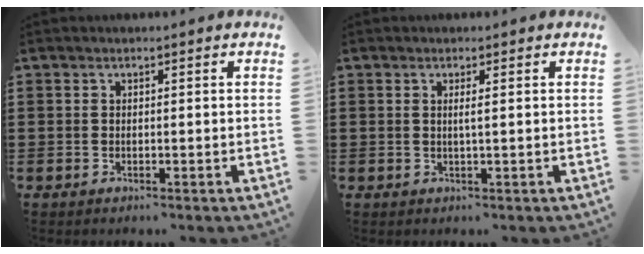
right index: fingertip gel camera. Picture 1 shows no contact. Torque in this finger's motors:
{"motor_torque": [-0.15, 0.26, -0.01, -0.01]}